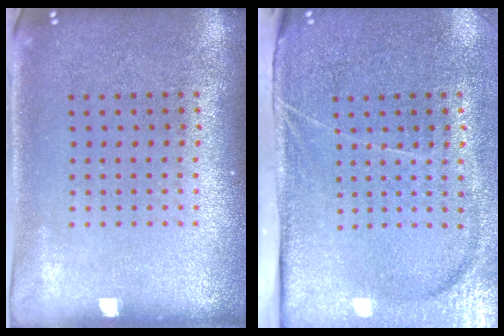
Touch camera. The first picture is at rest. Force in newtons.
{"total": 4.2, "press": 3.4, "slide": 2.4}